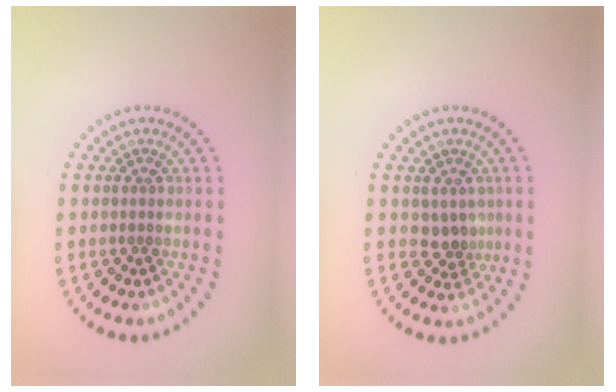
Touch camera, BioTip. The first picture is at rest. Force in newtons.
{"total": 1.9, "press": 1.5, "slide": 1.2}